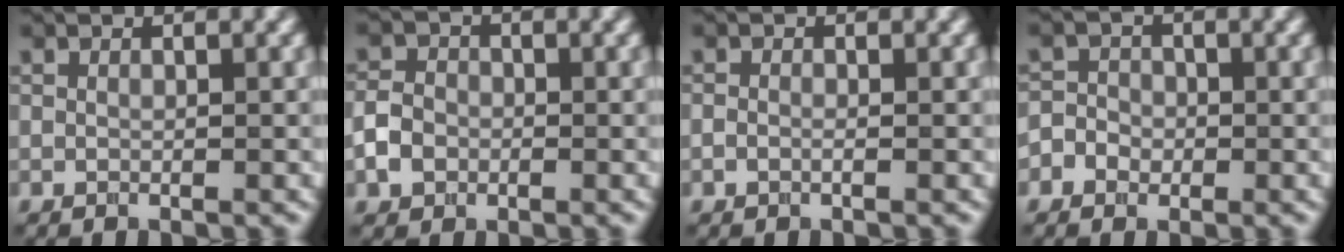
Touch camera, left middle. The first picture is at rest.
{"total": 2.5, "force": [-0.8, 2.0, 1.1], "torque": [-0.020, 0.002, -0.020]}
{"total": 0.6, "force": [-0.3, 0.3, 0.4], "torque": [-0.011, -0.001, -0.006]}
{"total": 2.0, "force": [-0.6, 1.9, 0.6], "torque": [0.009, 0.004, -0.018]}